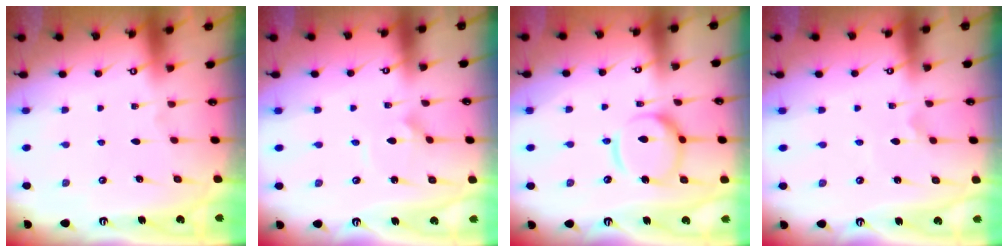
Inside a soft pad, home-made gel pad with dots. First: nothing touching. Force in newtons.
{"total": 2.4, "press": 2.4, "slide": 0.1}
{"total": 13.7, "press": 13.6, "slide": 1.5}
{"total": 1.7, "press": 1.7, "slide": 0.1}